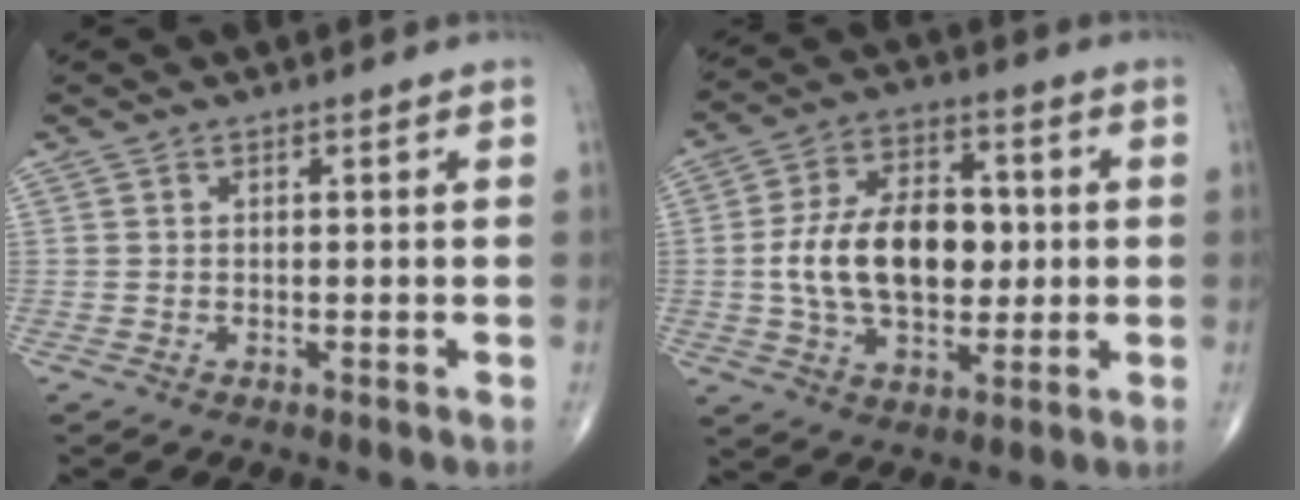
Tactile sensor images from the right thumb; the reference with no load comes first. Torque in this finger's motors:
{"motor_torque": [0.24, 0.24, 1.22, 0.21, 0.18]}